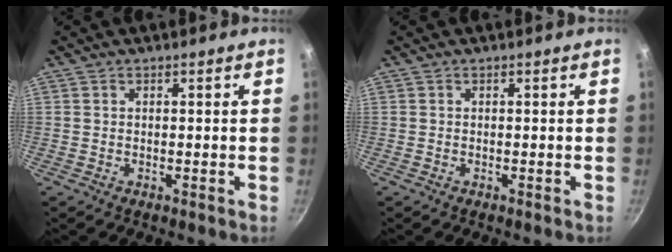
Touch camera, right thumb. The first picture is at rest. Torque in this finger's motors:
{"motor_torque": [0.00, 0.00, 0.00, 0.00, 0.00]}